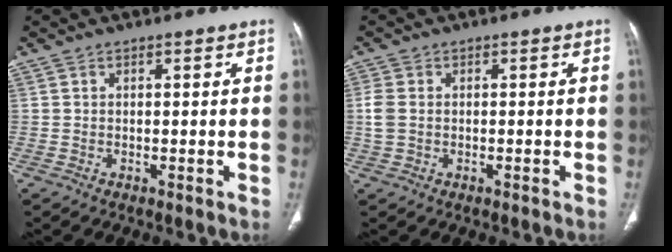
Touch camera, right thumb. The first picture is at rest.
{"total": 3.2, "force": [-0.3, 2.3, 2.1], "torque": [-0.064, 0.006, -0.007]}